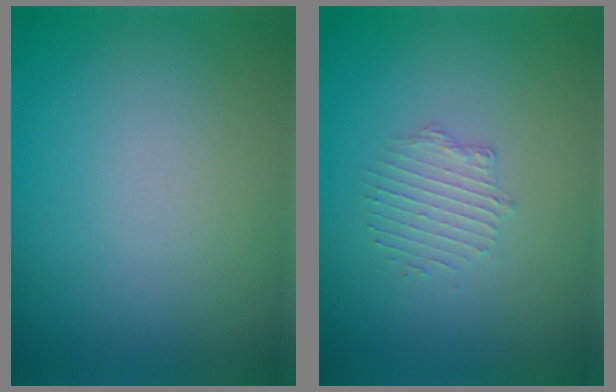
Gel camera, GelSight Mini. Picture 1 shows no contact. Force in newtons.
{"total": 1.6, "press": 0.9, "slide": 1.3}